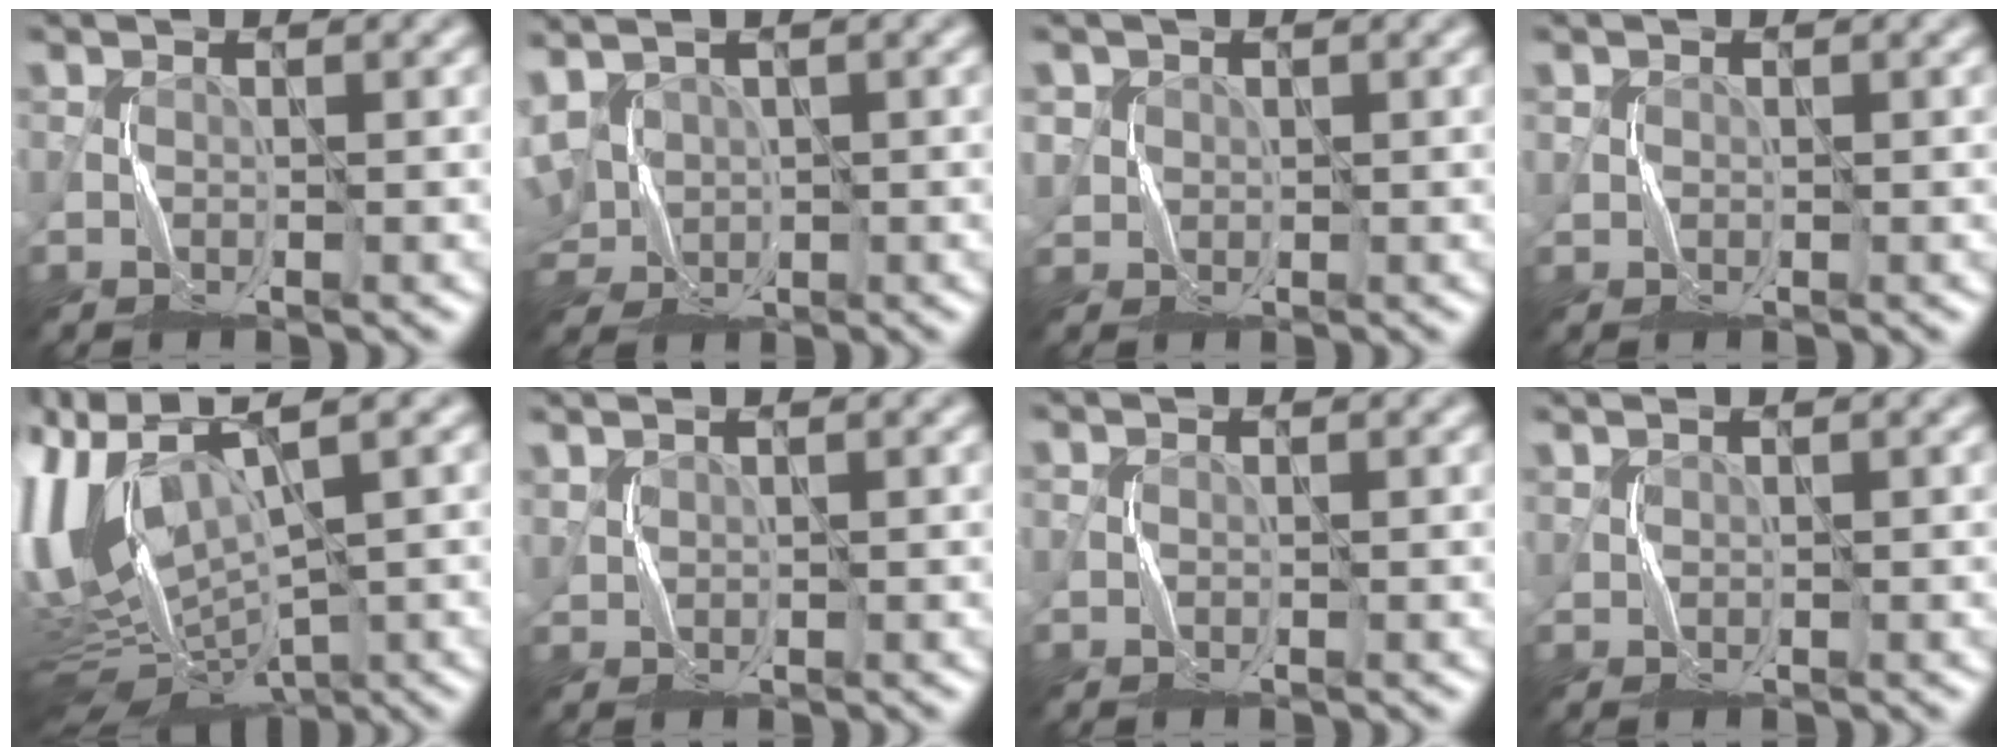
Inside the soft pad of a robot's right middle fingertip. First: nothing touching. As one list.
[{"total": 6.3, "force": [1.4, 4.7, 4.0], "torque": [-0.110, 0.008, 0.029]}, {"total": 1.7, "force": [0.8, 1.5, -0.2], "torque": [-0.003, -0.002, 0.024]}, {"total": 0.6, "force": [0.3, 0.4, -0.3], "torque": [0.008, -0.002, 0.003]}, {"total": 12.1, "force": [2.0, 6.2, 10.2], "torque": [-0.251, 0.004, 0.057]}, {"total": 1.2, "force": [1.2, 0.2, -0.1], "torque": [-0.003, 0.000, 0.030]}, {"total": 0.0}, {"total": 0.9, "force": [0.9, 0.2, -0.1], "torque": [0.000, -0.001, 0.018]}]